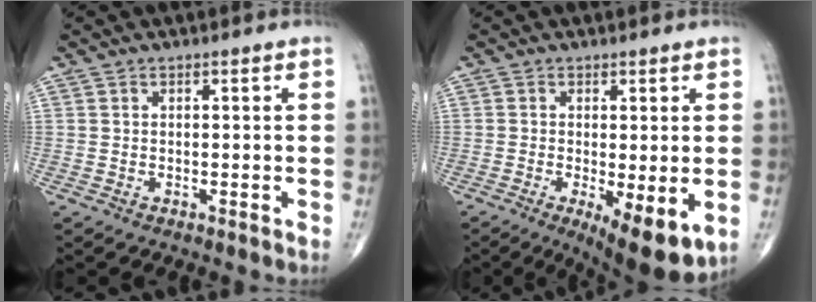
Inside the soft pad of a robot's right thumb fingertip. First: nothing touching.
{"total": 10.2, "force": [-2.9, 3.3, 9.2], "torque": [-0.136, -0.024, -0.036]}